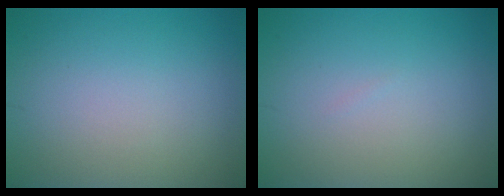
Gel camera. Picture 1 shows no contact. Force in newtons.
{"total": 0.0}